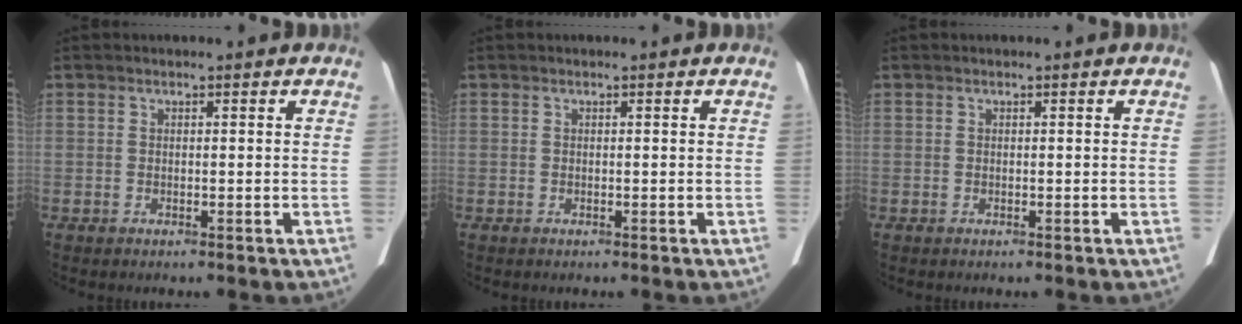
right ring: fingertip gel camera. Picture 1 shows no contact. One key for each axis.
{"total": 0.0}
{"total": 0.0}